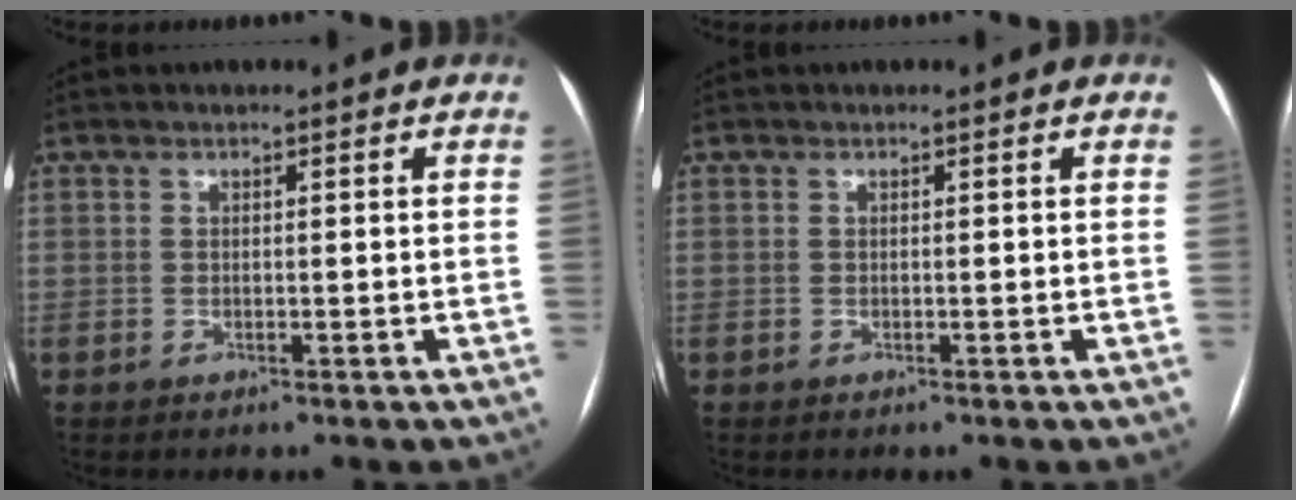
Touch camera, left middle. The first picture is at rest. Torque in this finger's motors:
{"motor_torque": [0.00, 0.00, 0.00, 0.00]}